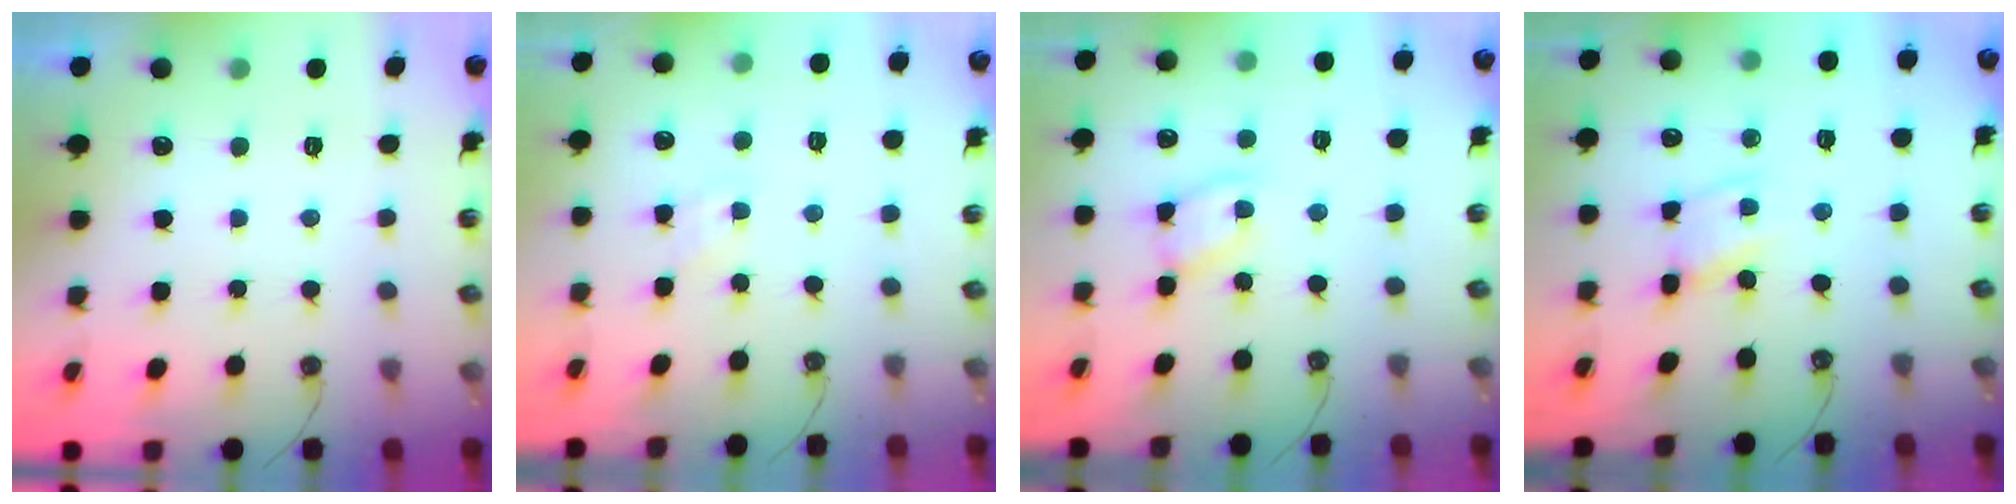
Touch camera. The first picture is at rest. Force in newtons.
{"total": 1.1, "press": 1.1, "slide": 0.2}
{"total": 7.0, "press": 7.0, "slide": 0.4}
{"total": 3.0, "press": 3.0, "slide": 0.1}